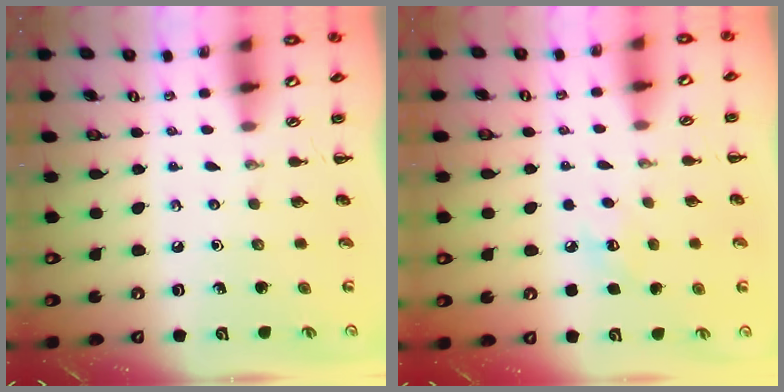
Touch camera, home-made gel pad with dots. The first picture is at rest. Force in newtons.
{"total": 6.4, "press": 6.1, "slide": 1.8}